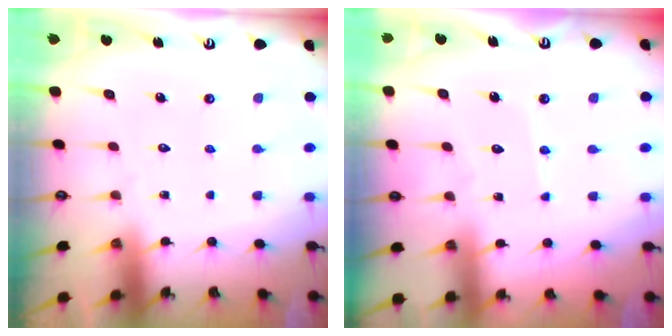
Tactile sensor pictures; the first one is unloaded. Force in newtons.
{"total": 3.6, "press": 3.5, "slide": 0.4}